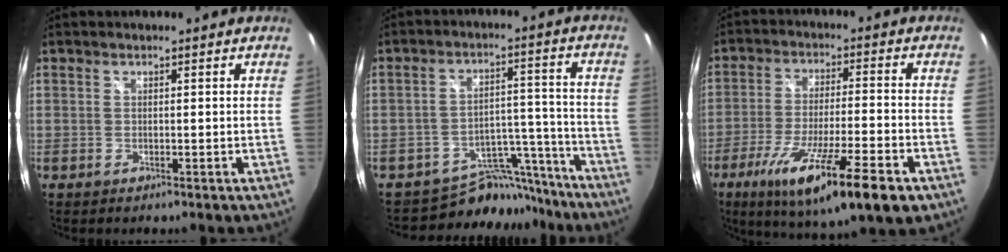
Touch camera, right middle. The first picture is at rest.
{"total": 11.2, "force": [-10.3, 4.5, 0.3], "torque": [0.004, 0.051, -0.148]}
{"total": 19.3, "force": [-10.5, 2.7, 16.0], "torque": [-0.281, -0.055, -0.170]}